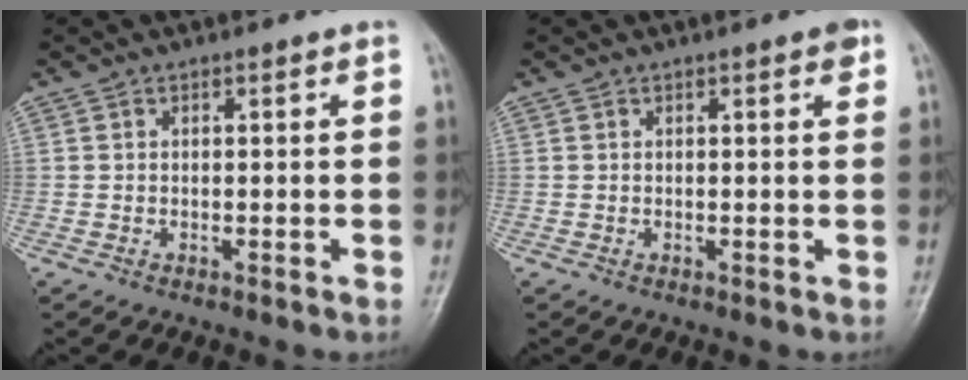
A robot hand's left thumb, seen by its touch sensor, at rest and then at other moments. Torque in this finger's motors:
{"motor_torque": [0.55, -0.34, 0.32, 0.02, 0.00]}